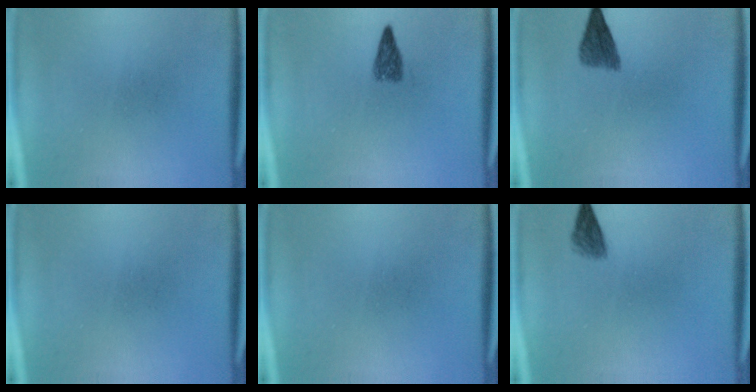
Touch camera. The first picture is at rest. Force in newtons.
{"total": 2.3}
{"total": 3.4}
{"total": 0.0}
{"total": 0.0}
{"total": 2.0}